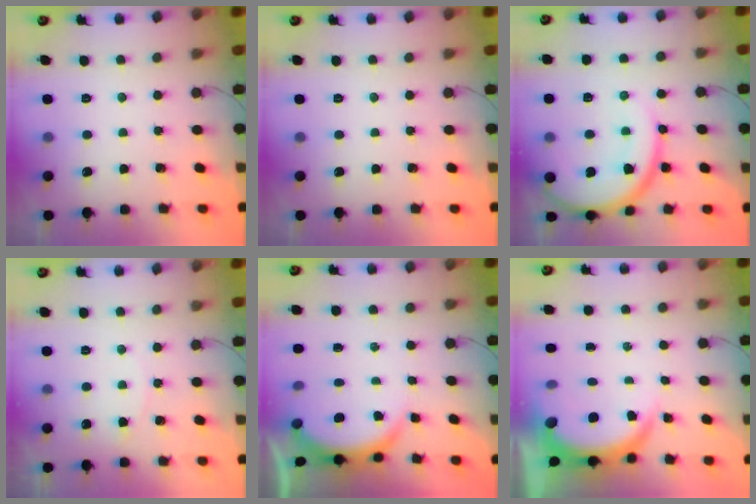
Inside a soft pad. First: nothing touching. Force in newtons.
{"total": 0.0}
{"total": 15.7, "press": 15.6, "slide": 1.4}
{"total": 2.7, "press": 2.7, "slide": 0.3}
{"total": 5.1, "press": 5.1, "slide": 0.6}
{"total": 5.2, "press": 5.1, "slide": 0.8}